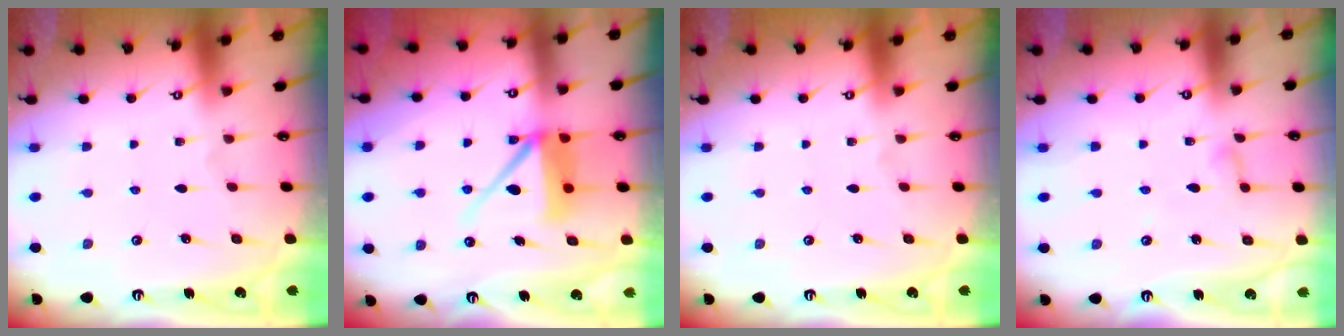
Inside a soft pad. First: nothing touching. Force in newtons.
{"total": 9.9, "press": 9.8, "slide": 1.5}
{"total": 0.0}
{"total": 3.9, "press": 3.9, "slide": 0.4}